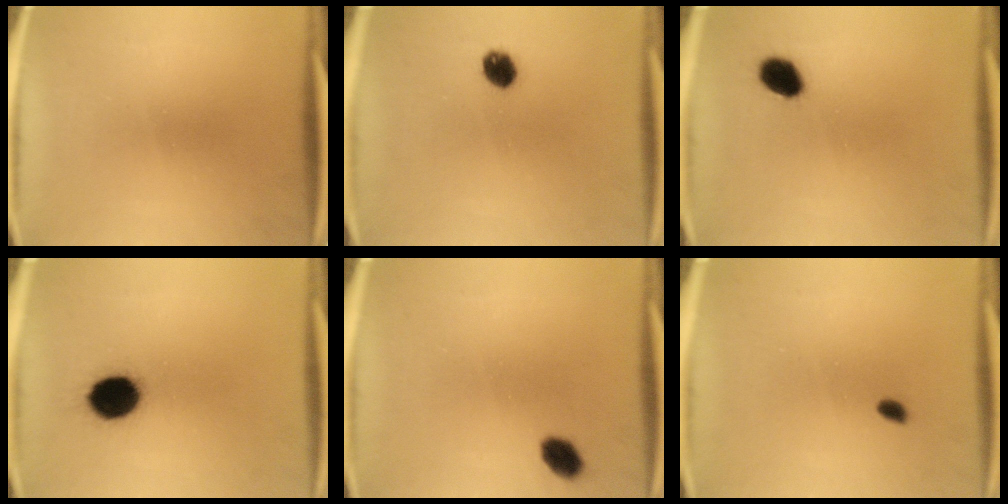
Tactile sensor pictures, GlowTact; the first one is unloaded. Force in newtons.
{"total": 4.2}
{"total": 5.6}
{"total": 10.2}
{"total": 3.8}
{"total": 1.3}